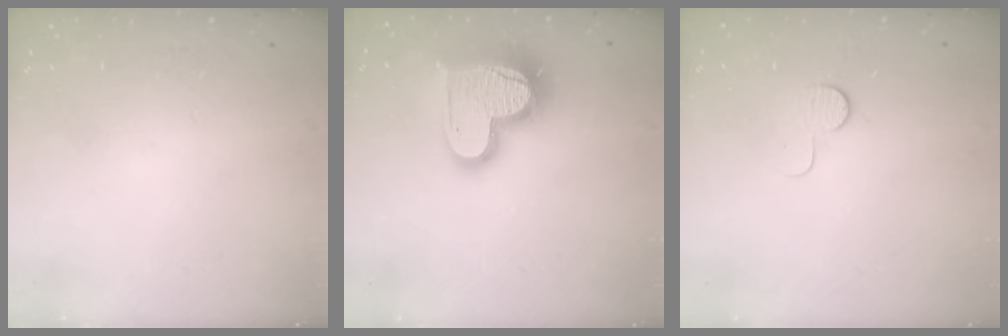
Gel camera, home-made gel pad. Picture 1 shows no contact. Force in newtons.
{"total": 18.8, "press": 18.7, "slide": 1.6}
{"total": 7.6, "press": 7.5, "slide": 0.7}